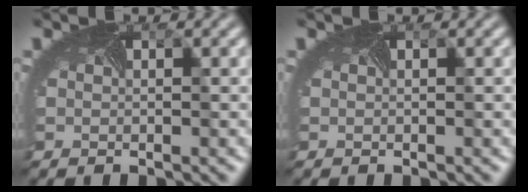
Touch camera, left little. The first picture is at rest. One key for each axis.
{"total": 0.0}